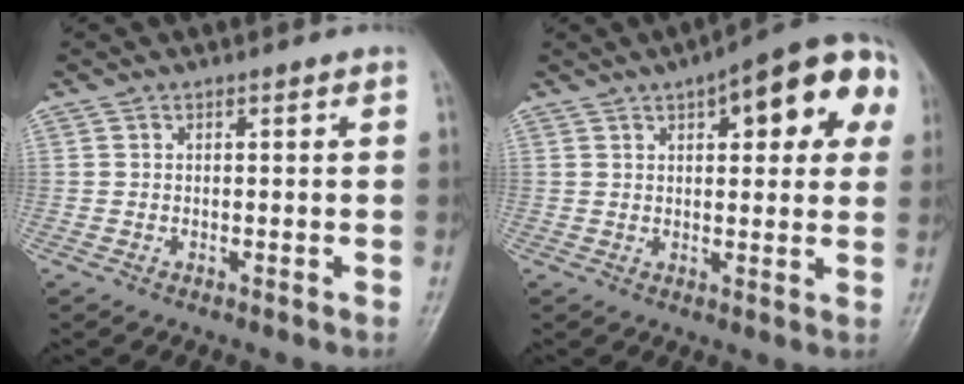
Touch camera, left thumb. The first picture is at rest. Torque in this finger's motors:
{"motor_torque": [0.54, 0.43, 0.42, -0.04, 0.14]}